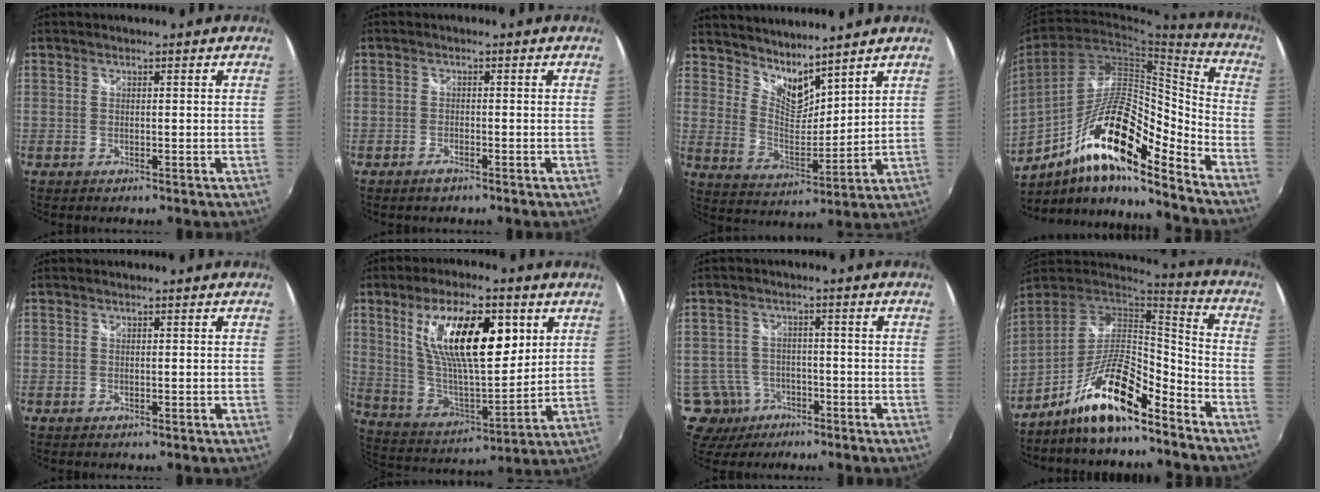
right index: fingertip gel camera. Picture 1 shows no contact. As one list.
[{"total": 1.5, "force": [-1.3, 0.4, 0.7], "torque": [-0.020, -0.003, -0.027]}, {"total": 8.7, "force": [7.7, 2.2, 3.3], "torque": [-0.053, -0.009, 0.145]}, {"total": 18.8, "force": [-11.0, 4.4, 14.6], "torque": [-0.256, 0.003, -0.207]}, {"total": 0.0}, {"total": 20.3, "force": [7.7, 7.6, 17.2], "torque": [-0.302, 0.004, 0.144]}, {"total": 8.1, "force": [-4.4, 6.5, 1.9], "torque": [-0.062, 0.011, -0.067]}, {"total": 14.6, "force": [-9.9, 3.1, 10.3], "torque": [-0.205, -0.006, -0.183]}]